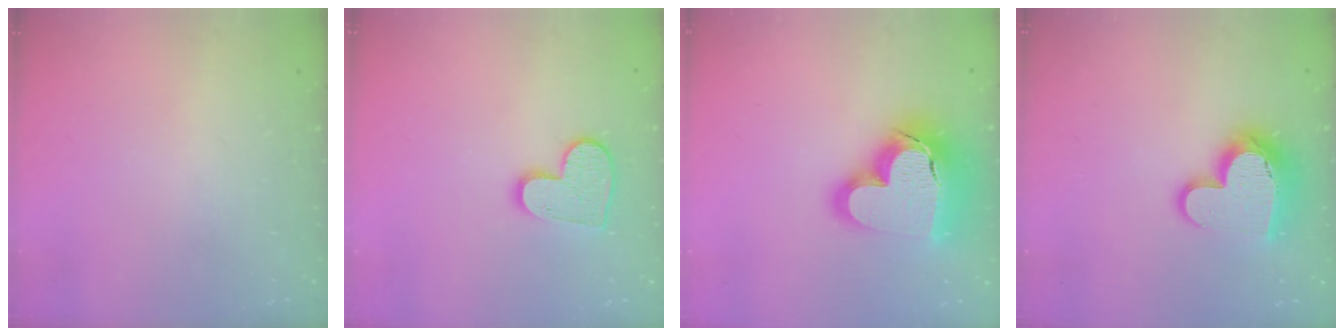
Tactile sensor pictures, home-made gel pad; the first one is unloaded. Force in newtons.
{"total": 10.1, "press": 10.0, "slide": 0.6}
{"total": 22.8, "press": 22.6, "slide": 2.2}
{"total": 14.6, "press": 14.5, "slide": 1.2}